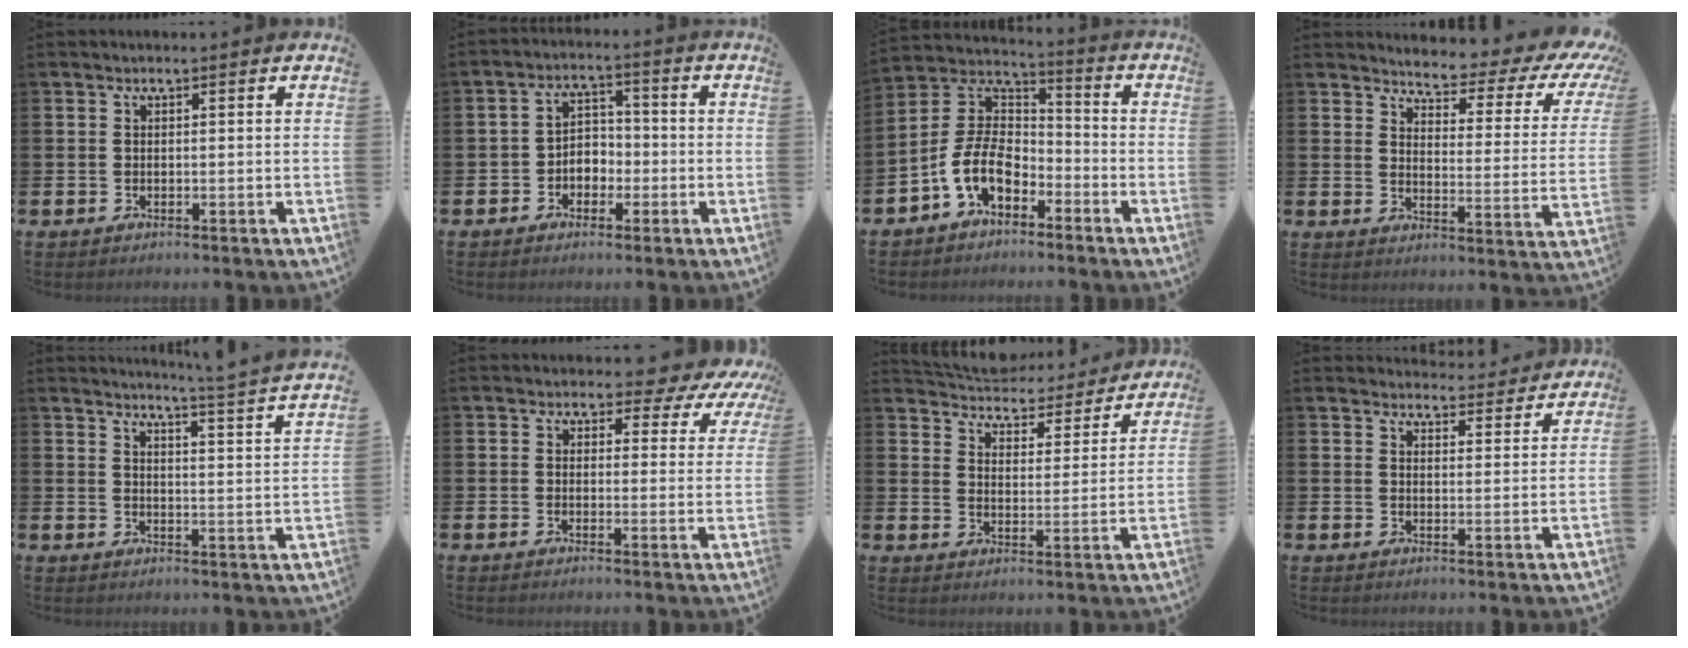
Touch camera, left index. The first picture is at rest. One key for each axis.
{"total": 3.2, "fx": -1.5, "fy": 2.6, "fz": 1.2, "tx": -0.029, "ty": 0.007, "tz": -0.036}
{"total": 8.3, "fx": -4.6, "fy": 5.0, "fz": 4.8, "tx": -0.131, "ty": 0.003, "tz": -0.099}
{"total": 4.1, "fx": 3.7, "fy": 0.9, "fz": 1.6, "tx": -0.039, "ty": -0.041, "tz": 0.049}
{"total": 4.0, "fx": 3.8, "fy": -1.2, "fz": 0.9, "tx": -0.020, "ty": -0.041, "tz": 0.056}
{"total": 3.6, "fx": 3.0, "fy": 1.7, "fz": 0.7, "tx": -0.013, "ty": -0.026, "tz": 0.044}
{"total": 5.3, "fx": 5.2, "fy": 1.0, "fz": 0.1, "tx": -0.028, "ty": -0.045, "tz": 0.088}
{"total": 4.1, "fx": 4.1, "fy": 0.7, "fz": -0.1, "tx": -0.001, "ty": -0.030, "tz": 0.071}